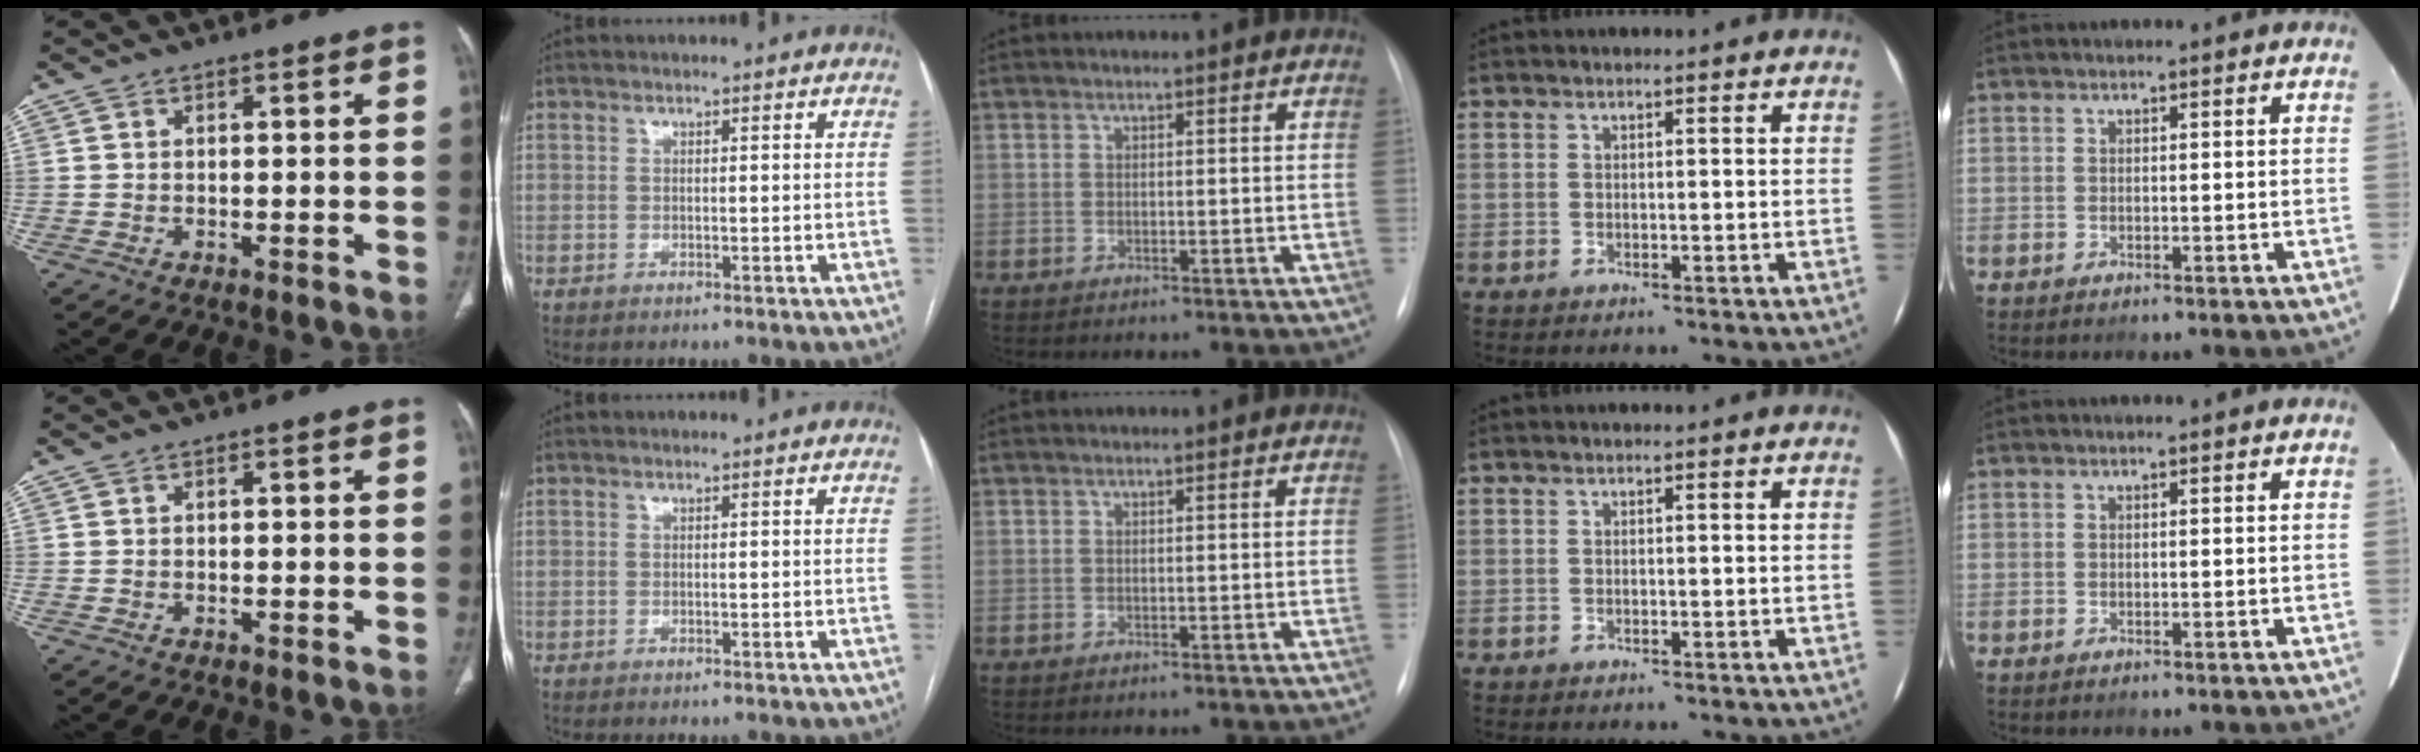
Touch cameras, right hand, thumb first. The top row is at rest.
{}